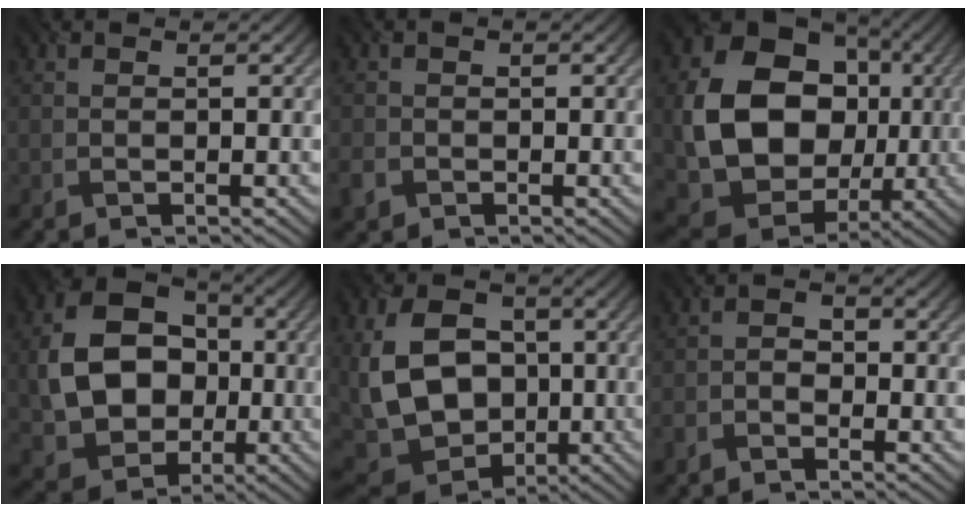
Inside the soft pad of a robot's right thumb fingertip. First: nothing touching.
{"total": 2.1, "force": [-0.9, 1.8, 0.6], "torque": [-0.020, -0.008, -0.023]}
{"total": 16.5, "force": [0.7, 13.3, 9.8], "torque": [-0.199, -0.039, 0.023]}
{"total": 12.8, "force": [-0.5, 10.0, 7.8], "torque": [-0.166, -0.001, -0.010]}
{"total": 14.0, "force": [-0.2, 10.3, 9.6], "torque": [-0.217, -0.012, -0.002]}
{"total": 2.3, "force": [-1.7, 1.3, 1.0], "torque": [-0.022, 0.002, -0.041]}